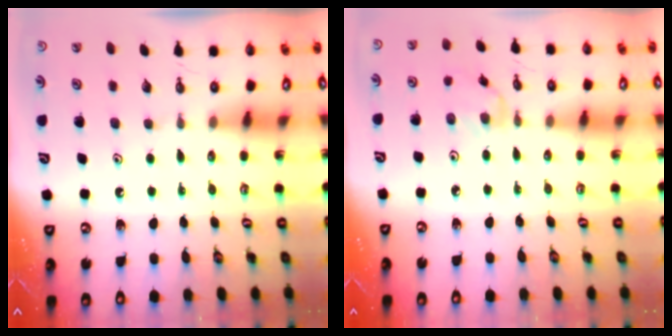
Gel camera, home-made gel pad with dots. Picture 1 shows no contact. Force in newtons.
{"total": 0.7, "press": 0.6, "slide": 0.4}